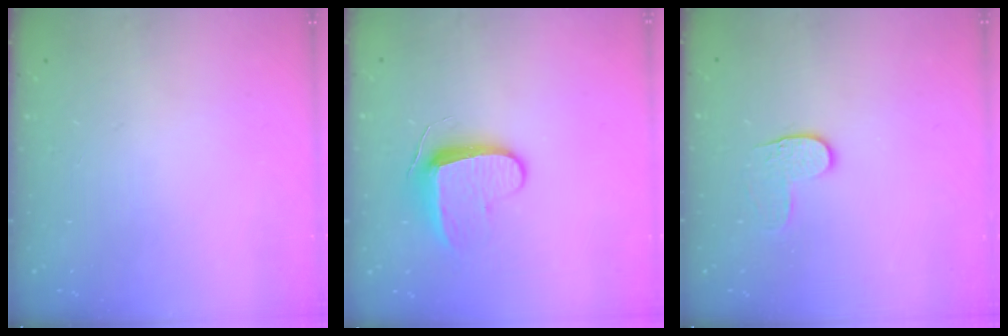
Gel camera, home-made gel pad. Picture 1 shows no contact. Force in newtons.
{"total": 8.7, "press": 8.7, "slide": 0.7}
{"total": 3.7, "press": 3.7, "slide": 0.2}